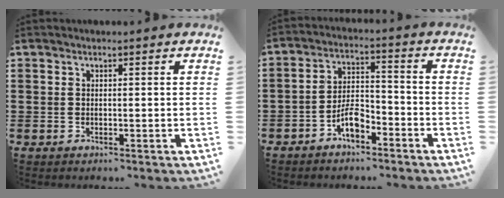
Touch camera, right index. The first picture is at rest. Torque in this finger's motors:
{"motor_torque": [1.49, 0.65, 0.30, 0.11]}